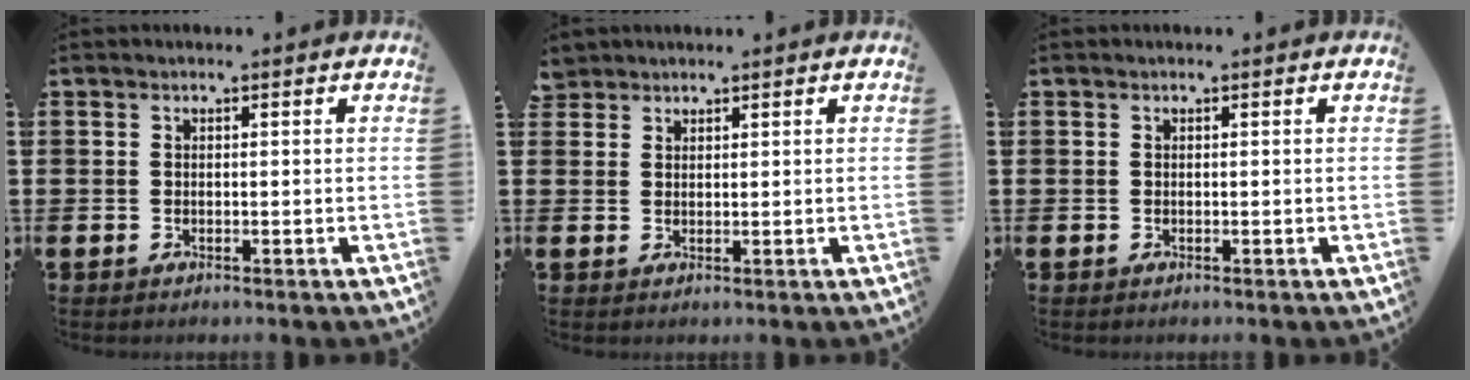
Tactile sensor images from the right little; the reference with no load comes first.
{"total": 1.9, "force": [1.7, 0.7, 0.0], "torque": [0.002, 0.001, 0.033]}
{"total": 0.0}